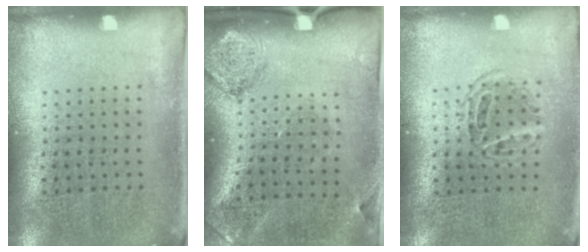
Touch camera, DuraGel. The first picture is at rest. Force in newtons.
{"total": 1.9, "press": 1.1, "slide": 1.5}
{"total": 1.3, "press": 1.1, "slide": 0.7}